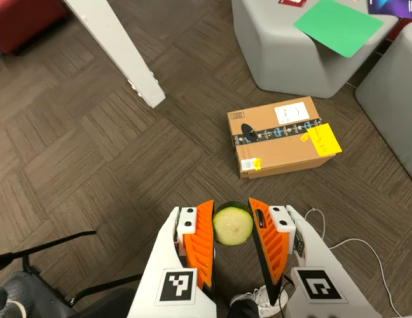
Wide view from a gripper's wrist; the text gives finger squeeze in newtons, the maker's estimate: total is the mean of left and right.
{"total": 11.9, "left": 13.3, "right": 10.5}